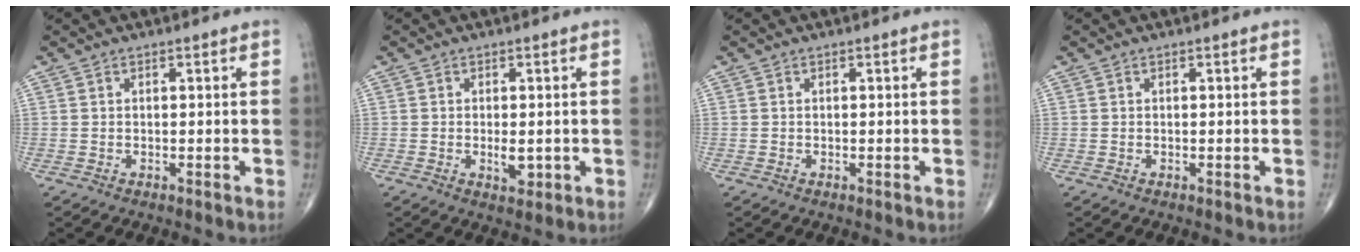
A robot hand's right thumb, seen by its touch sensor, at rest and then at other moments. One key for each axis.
{"total": 3.1, "fx": -0.5, "fy": 1.5, "fz": 2.6, "tx": -0.037, "ty": -0.004, "tz": -0.006}
{"total": 0.0}
{"total": 0.0}